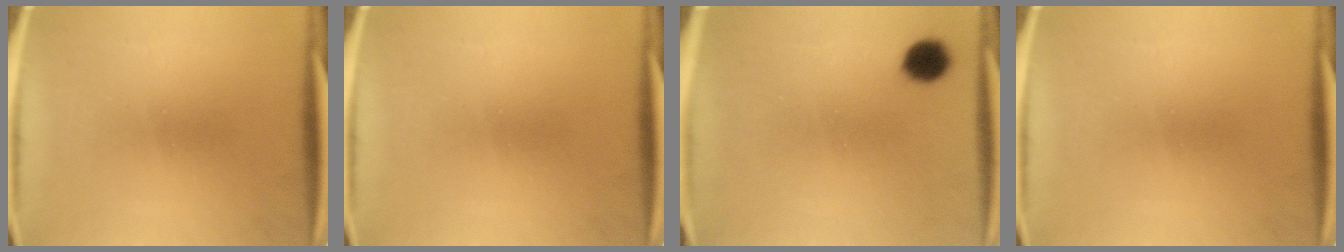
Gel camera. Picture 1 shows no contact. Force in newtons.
{"total": 0.0}
{"total": 5.3}
{"total": 0.0}